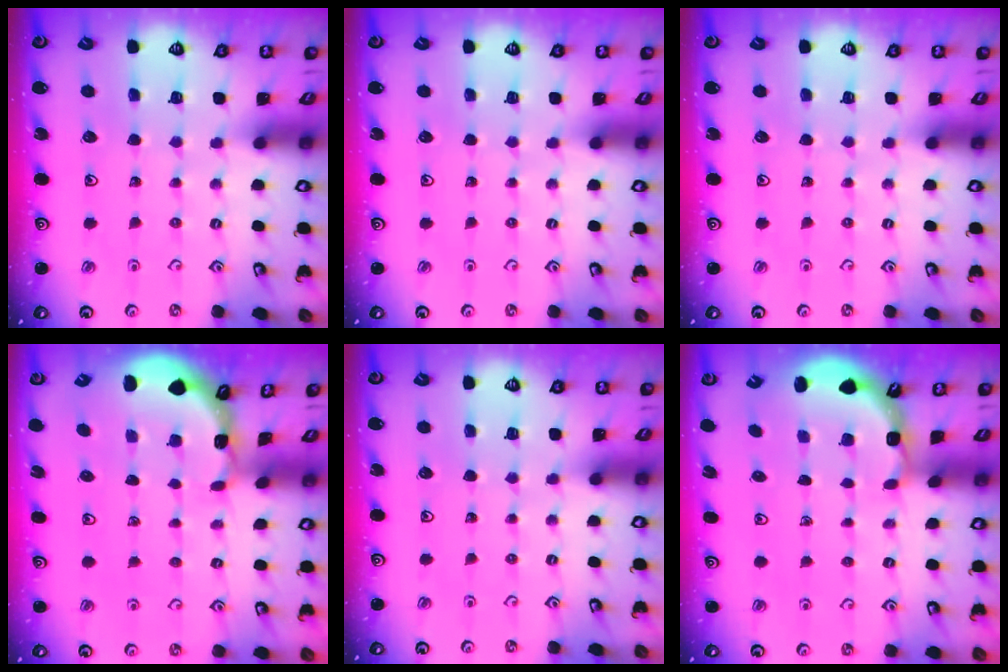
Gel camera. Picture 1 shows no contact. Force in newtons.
{"total": 0.0}
{"total": 0.0}
{"total": 1.0, "press": 1.0, "slide": 0.2}
{"total": 0.0}
{"total": 2.1, "press": 1.9, "slide": 0.9}